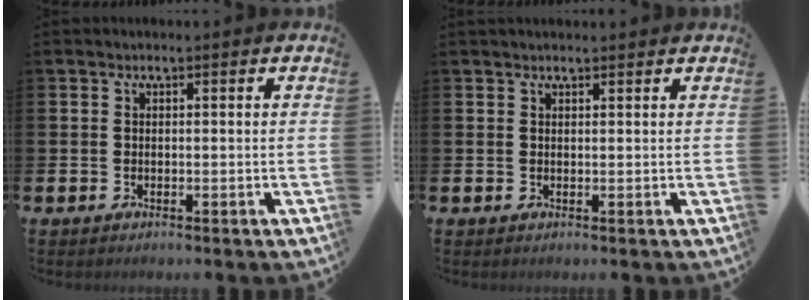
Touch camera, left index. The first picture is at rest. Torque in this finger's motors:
{"motor_torque": [0.90, -1.24, 0.35, 0.05]}